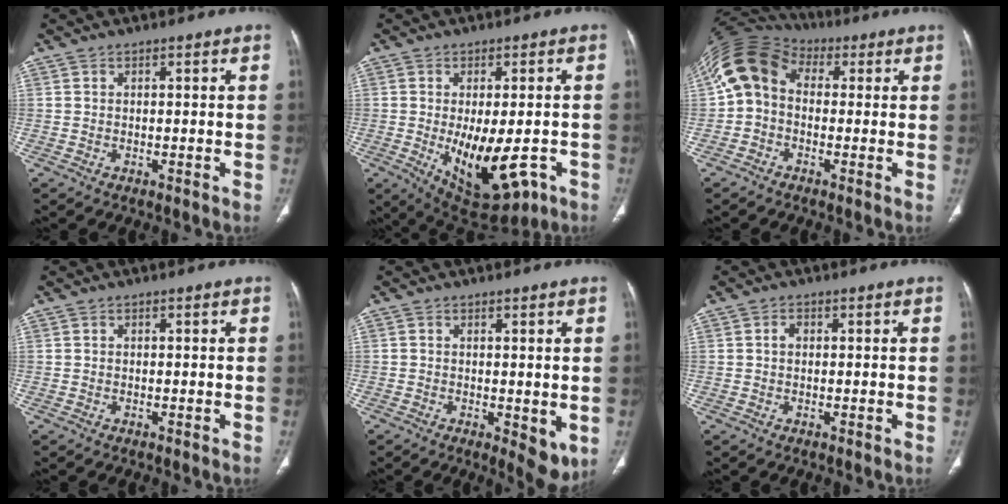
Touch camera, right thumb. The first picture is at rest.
{"total": 15.0, "force": [-4.7, 7.1, 12.4], "torque": [-0.180, -0.008, -0.046]}
{"total": 11.2, "force": [0.6, 8.6, 7.2], "torque": [-0.134, 0.039, -0.005]}
{"total": 0.0}
{"total": 5.4, "force": [-1.0, 2.2, 4.8], "torque": [-0.053, -0.014, -0.008]}
{"total": 1.3, "force": [0.1, 1.0, 0.9], "torque": [-0.013, 0.005, -0.001]}